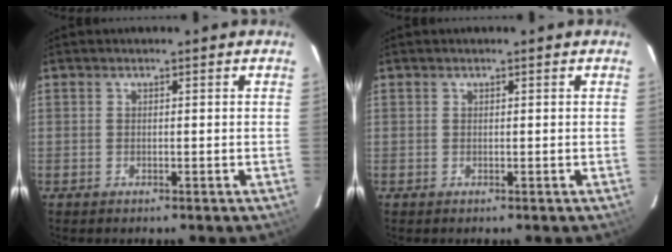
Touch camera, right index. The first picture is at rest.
{"total": 0.0}